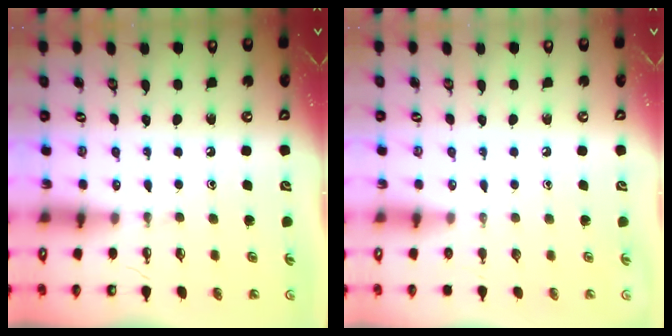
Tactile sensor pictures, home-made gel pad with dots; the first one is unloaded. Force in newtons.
{"total": 0.0}